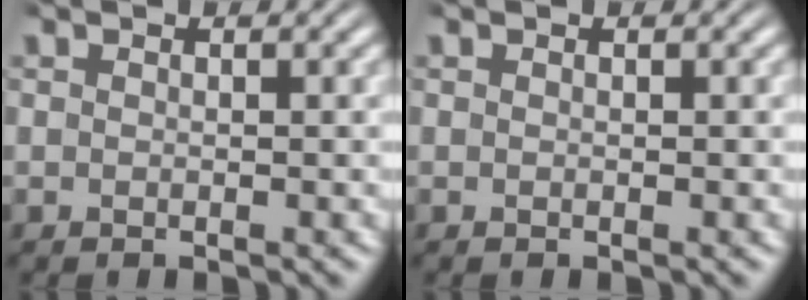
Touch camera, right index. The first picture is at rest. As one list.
[{"total": 0.0}]